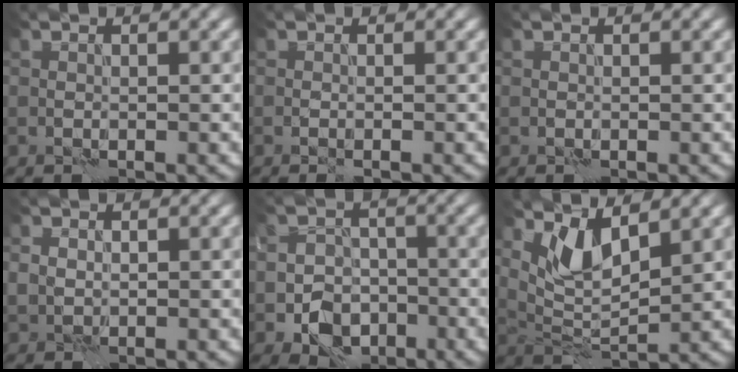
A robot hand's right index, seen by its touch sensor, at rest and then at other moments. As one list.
[{"total": 0.7, "force": [-0.6, 0.1, 0.5], "torque": [-0.012, 0.000, -0.011]}, {"total": 0.0}, {"total": 0.9, "force": [0.3, 0.8, 0.3], "torque": [-0.006, -0.001, 0.007]}, {"total": 5.2, "force": [-2.6, 3.9, 2.3], "torque": [-0.022, 0.000, -0.048]}, {"total": 3.9, "force": [2.5, 1.2, 2.7], "torque": [-0.065, -0.012, 0.054]}]